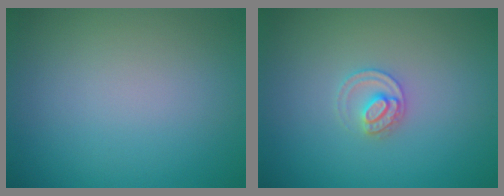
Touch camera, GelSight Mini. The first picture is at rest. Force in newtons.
{"total": 2.1, "press": 2.1, "slide": 0.2}